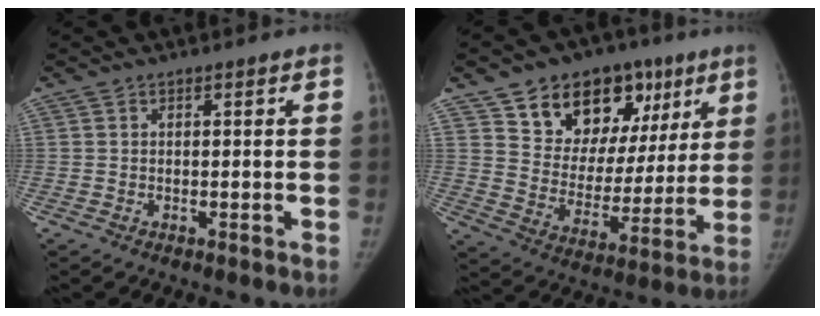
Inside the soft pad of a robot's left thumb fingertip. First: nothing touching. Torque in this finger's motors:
{"motor_torque": [0.23, 0.27, 0.32, -0.05, 0.06]}